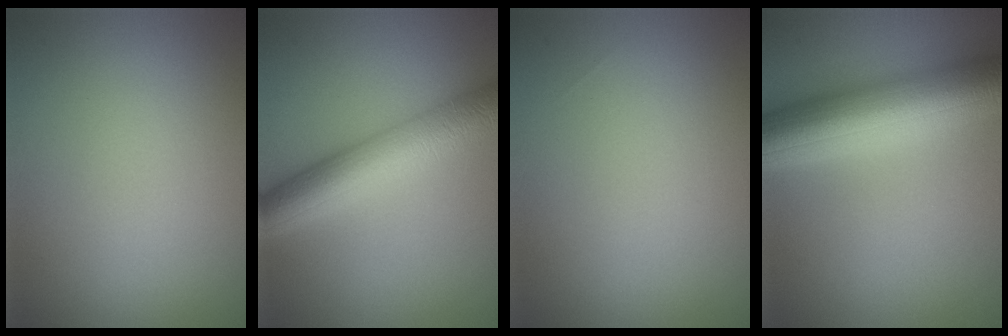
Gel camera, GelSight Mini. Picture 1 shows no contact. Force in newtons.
{"total": 7.2, "press": 7.2, "slide": 0.1}
{"total": 0.0}
{"total": 10.4, "press": 10.4, "slide": 0.1}